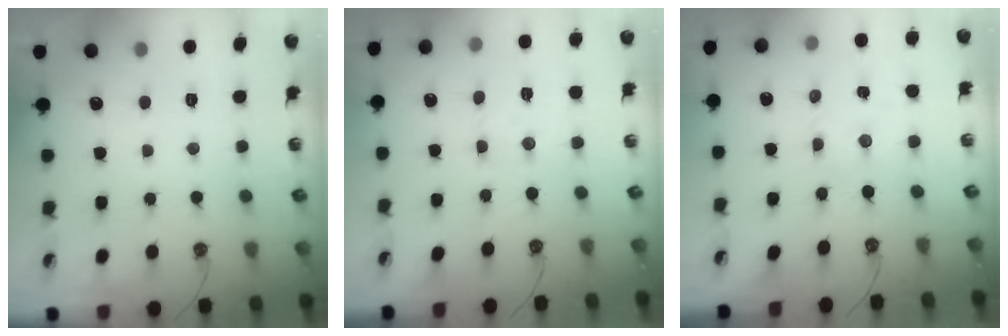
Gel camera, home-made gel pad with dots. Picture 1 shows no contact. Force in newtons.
{"total": 4.3, "press": 4.2, "slide": 0.5}
{"total": 1.5, "press": 1.5, "slide": 0.3}